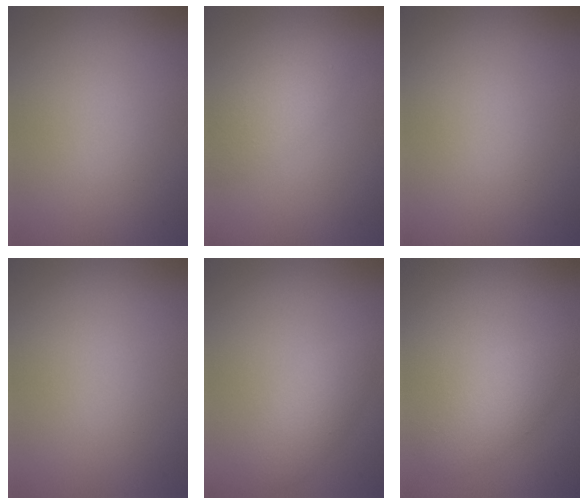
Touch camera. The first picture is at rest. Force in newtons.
{"total": 3.4, "press": 3.4, "slide": 0.2}
{"total": 0.0}
{"total": 0.0}
{"total": 1.7, "press": 1.7, "slide": 0.0}
{"total": 2.7, "press": 2.6, "slide": 0.1}